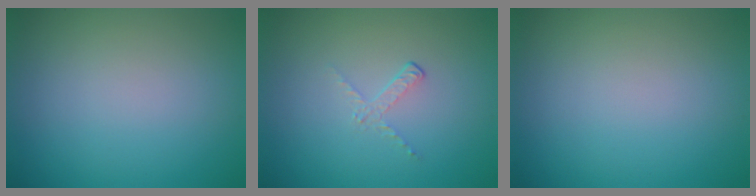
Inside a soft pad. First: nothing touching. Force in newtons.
{"total": 1.1, "press": 0.4, "slide": 1.1}
{"total": 0.0}